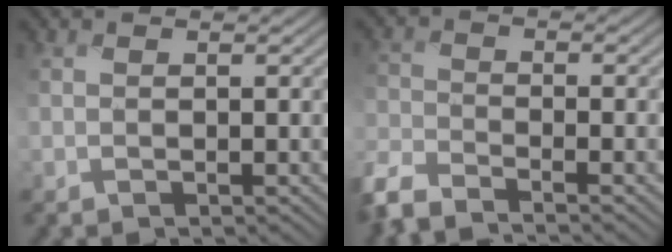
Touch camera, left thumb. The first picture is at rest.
{"total": 5.9, "force": [-5.3, 1.2, 2.4], "torque": [-0.063, -0.015, -0.116]}